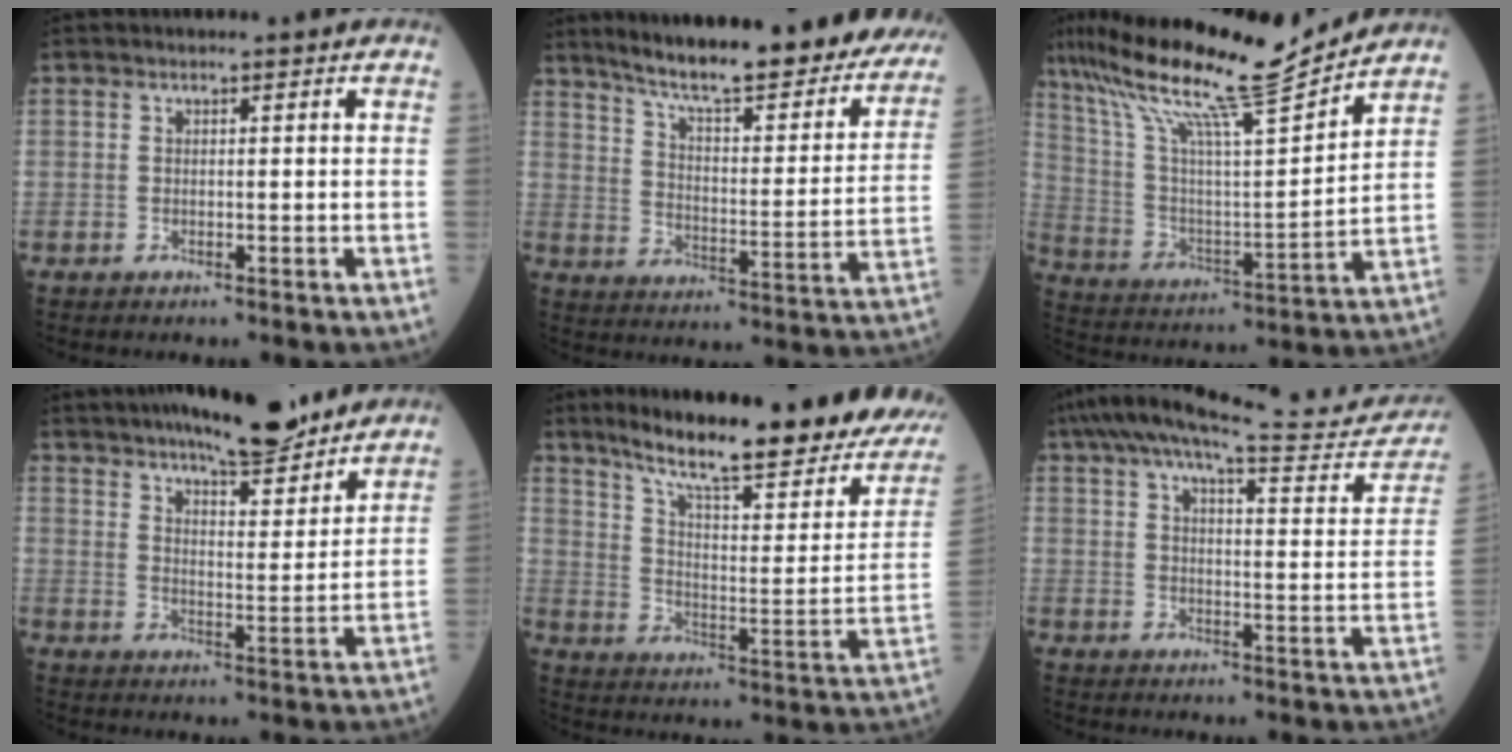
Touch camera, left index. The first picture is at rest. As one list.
[{"total": 27.7, "force": [23.4, 4.6, 14.1], "torque": [-0.202, -0.064, 0.298]}, {"total": 19.2, "force": [16.1, -0.2, 10.6], "torque": [-0.196, -0.004, 0.279]}, {"total": 13.1, "force": [11.1, 2.1, 6.7], "torque": [-0.101, -0.008, 0.164]}, {"total": 27.1, "force": [20.6, 3.6, 17.1], "torque": [-0.254, -0.048, 0.276]}, {"total": 22.0, "force": [19.7, 3.3, 9.2], "torque": [-0.138, -0.022, 0.244]}]